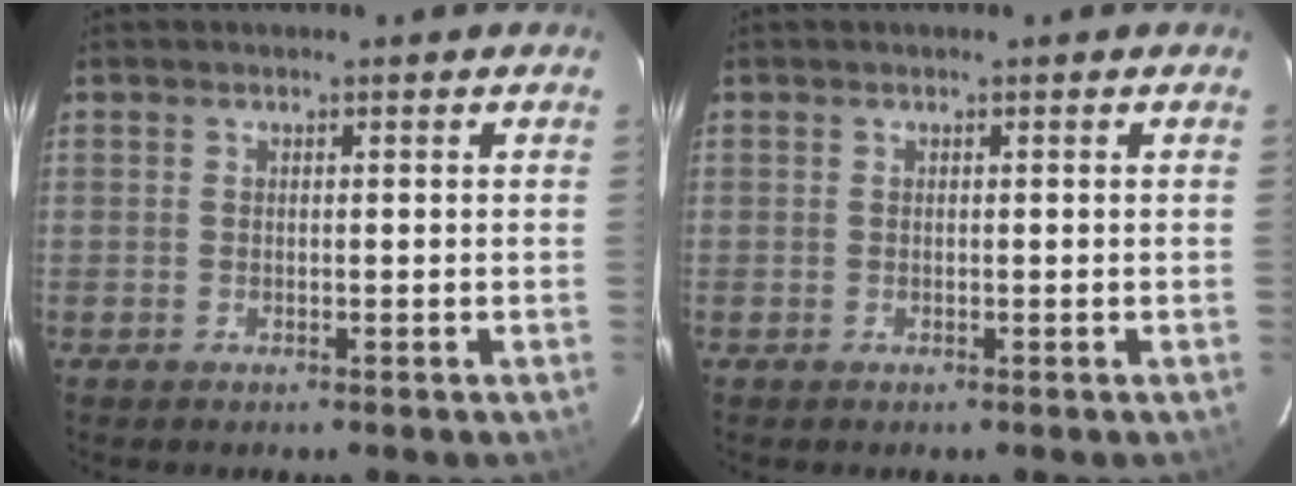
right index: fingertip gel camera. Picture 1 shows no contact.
{"total": 0.0}